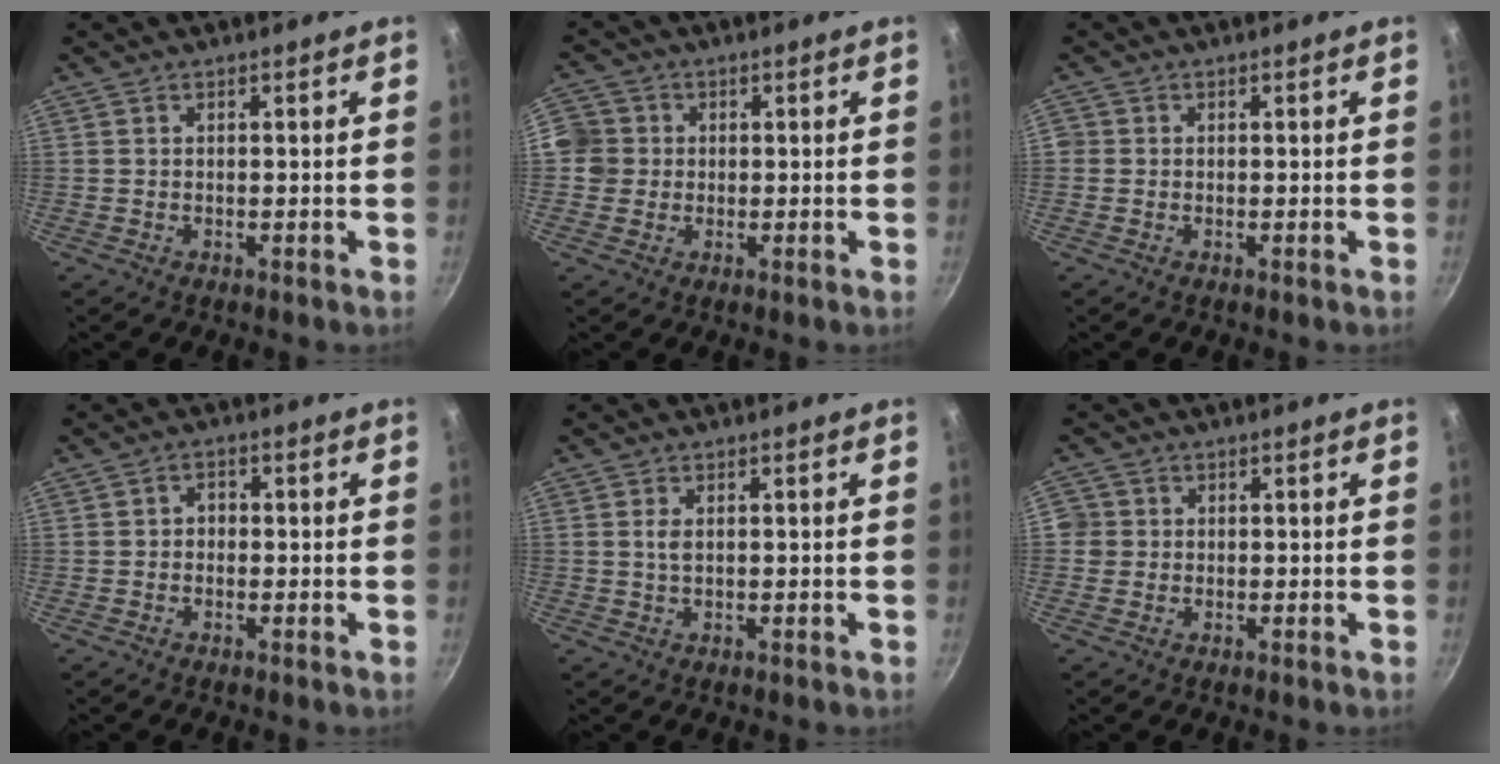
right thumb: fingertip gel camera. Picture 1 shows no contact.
{"total": 5.3, "force": [0.1, 5.1, 1.3], "torque": [0.007, 0.004, -0.012]}
{"total": 0.9, "force": [-0.1, 0.9, 0.2], "torque": [-0.001, 0.002, -0.006]}
{"total": 2.0, "force": [-0.3, 1.7, 1.0], "torque": [-0.008, 0.008, -0.009]}
{"total": 1.6, "force": [0.3, 0.9, 1.3], "torque": [-0.024, -0.001, 0.006]}
{"total": 2.7, "force": [-0.2, 2.7, 0.5], "torque": [0.009, 0.008, -0.008]}